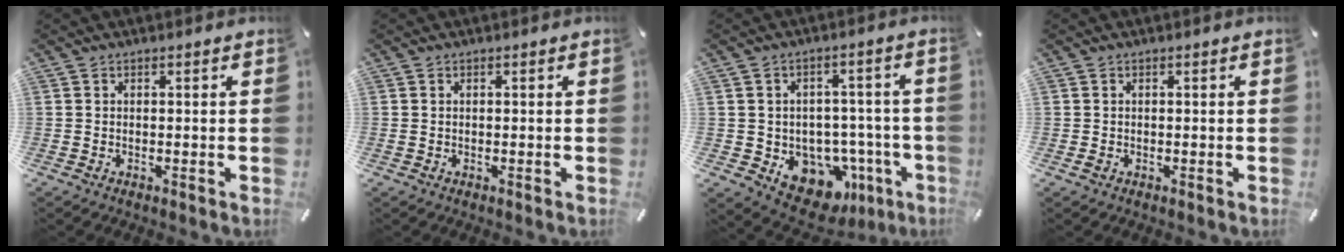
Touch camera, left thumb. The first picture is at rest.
{"total": 0.5, "force": [0.0, 0.4, 0.3], "torque": [-0.008, 0.002, -0.001]}
{"total": 10.7, "force": [-4.7, 8.4, 4.7], "torque": [-0.043, 0.018, -0.063]}
{"total": 0.7, "force": [-0.2, 0.7, 0.2], "torque": [-0.001, 0.005, -0.005]}